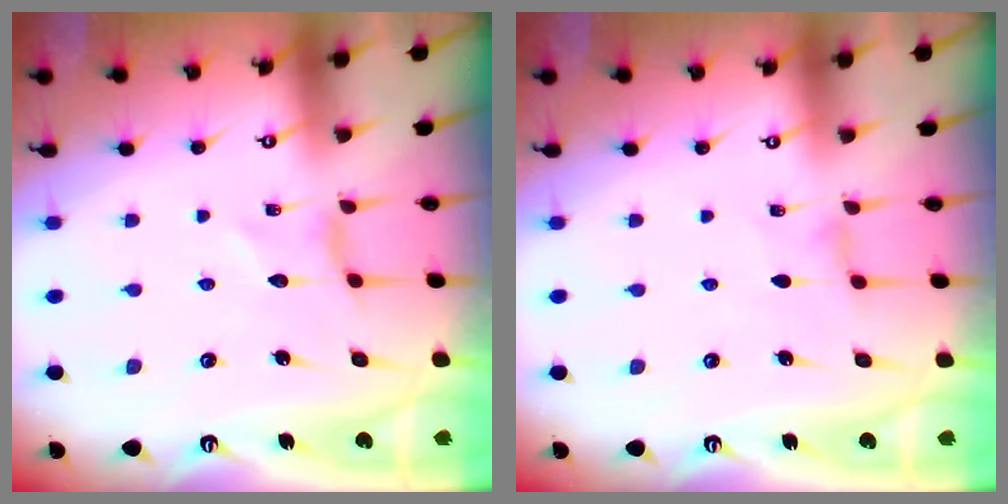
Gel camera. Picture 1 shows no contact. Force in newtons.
{"total": 1.4, "press": 1.3, "slide": 0.4}